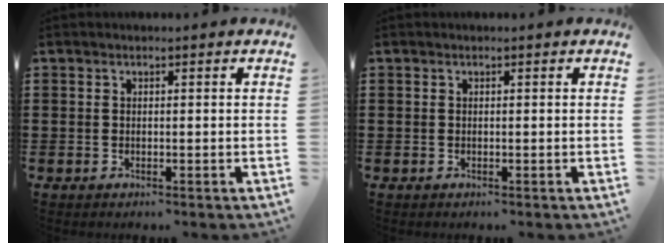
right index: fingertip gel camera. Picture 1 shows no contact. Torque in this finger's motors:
{"motor_torque": [0.15, -0.07, 0.00, 0.00]}